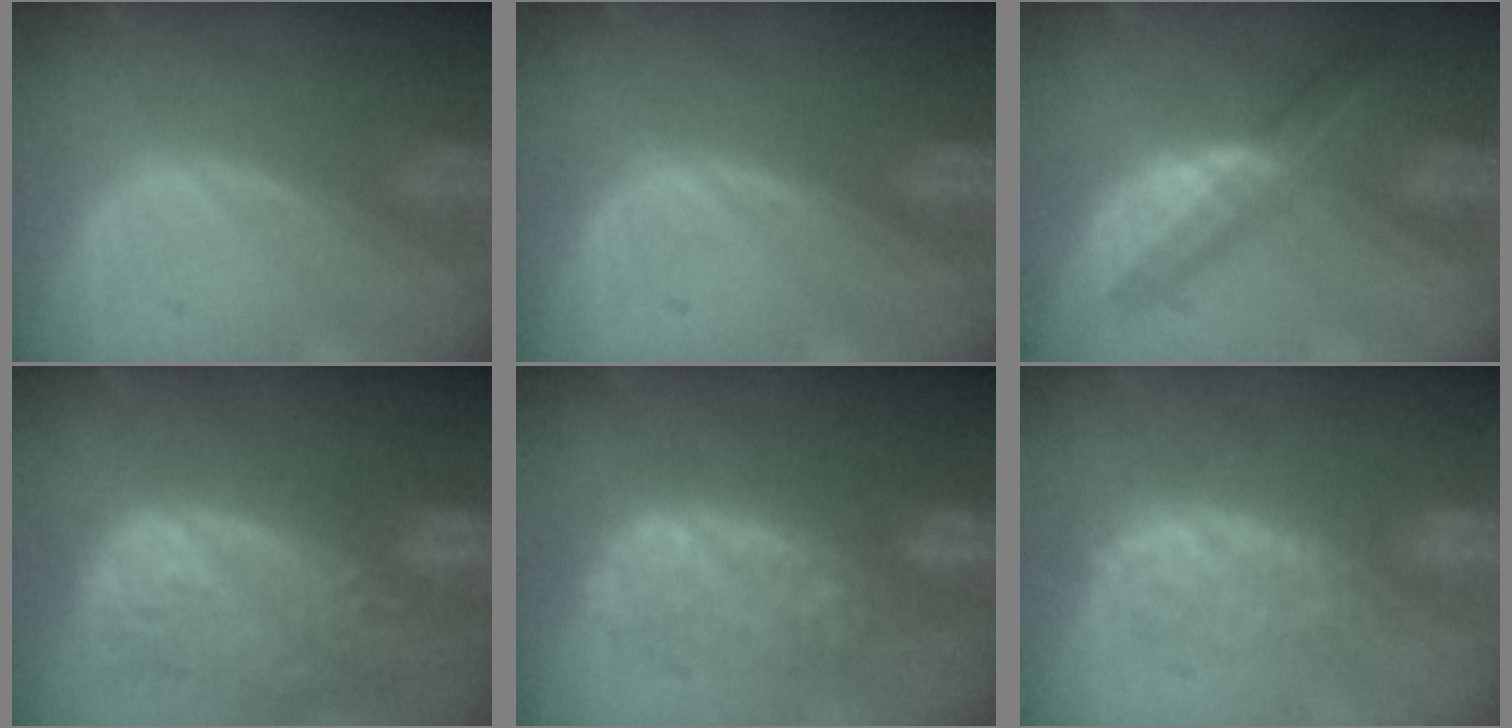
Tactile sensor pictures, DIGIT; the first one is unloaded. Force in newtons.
{"total": 0.0}
{"total": 6.6, "press": 5.7, "slide": 3.3}
{"total": 13.6, "press": 11.4, "slide": 7.4}
{"total": 8.8, "press": 8.8, "slide": 0.6}
{"total": 7.8, "press": 7.2, "slide": 2.9}